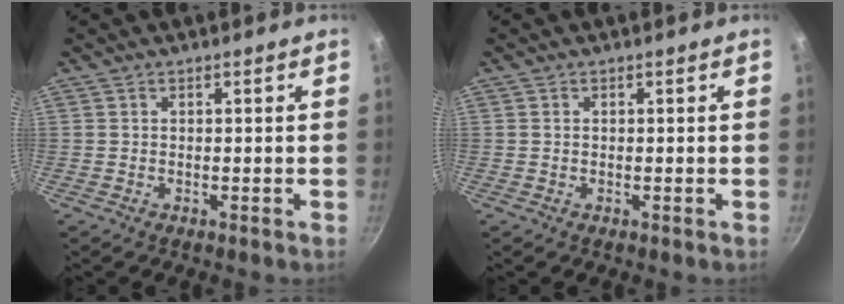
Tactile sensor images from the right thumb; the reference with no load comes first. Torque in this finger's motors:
{"motor_torque": [-0.05, -0.22, -0.05, 0.57, 0.04]}